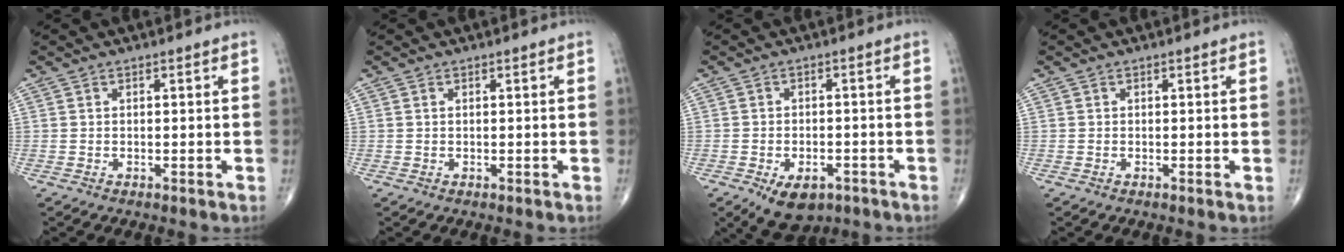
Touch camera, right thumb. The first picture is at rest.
{"total": 0.0}
{"total": 7.7, "force": [-4.2, 4.5, 4.6], "torque": [-0.060, 0.012, -0.056]}
{"total": 0.0}